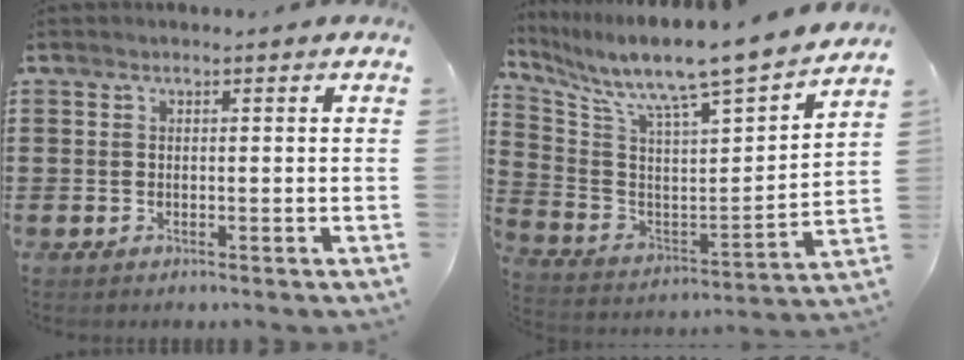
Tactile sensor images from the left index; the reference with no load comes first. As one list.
[{"total": 9.1, "force": [8.3, -0.4, 3.6], "torque": [-0.101, -0.081, 0.127]}]